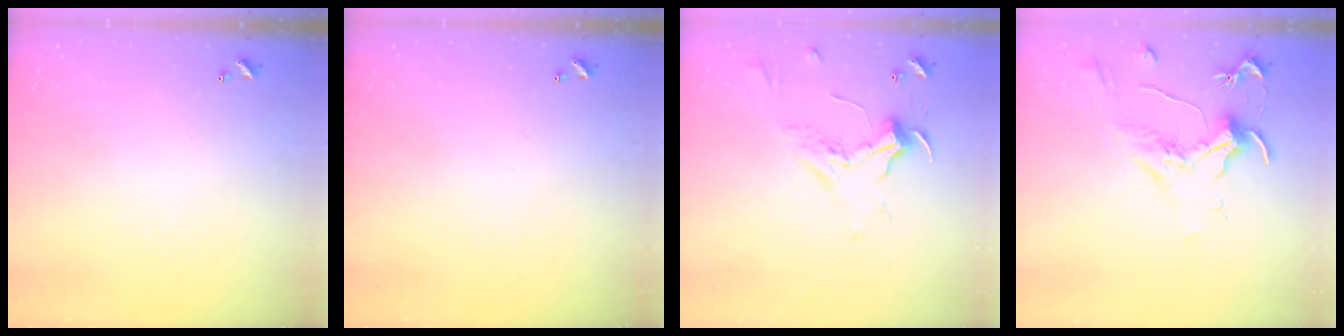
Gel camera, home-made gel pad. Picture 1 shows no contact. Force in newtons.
{"total": 0.0}
{"total": 2.3, "press": 2.2, "slide": 0.9}
{"total": 1.8, "press": 1.6, "slide": 0.9}